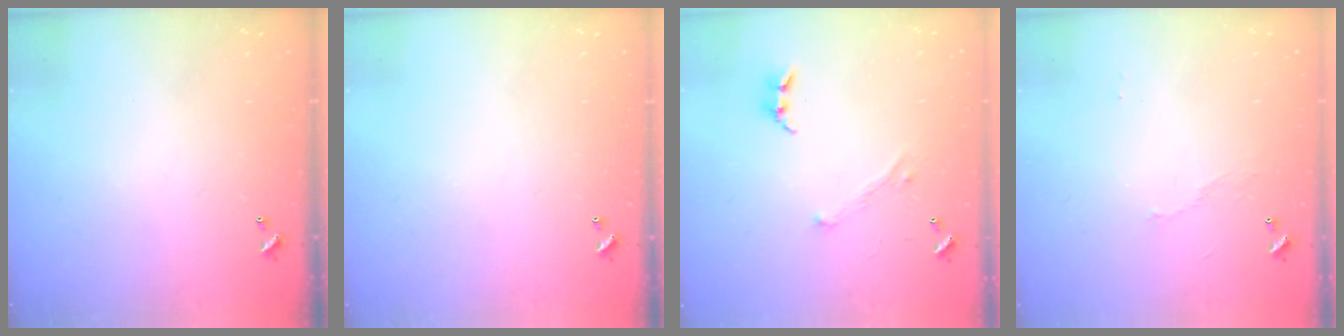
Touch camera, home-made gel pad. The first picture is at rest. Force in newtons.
{"total": 0.0}
{"total": 1.7, "press": 1.6, "slide": 0.5}
{"total": 2.9, "press": 2.8, "slide": 0.6}